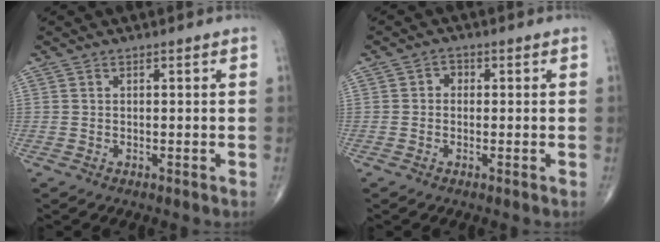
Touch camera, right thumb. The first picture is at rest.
{"total": 1.8, "force": [-0.1, 1.6, 0.9], "torque": [0.001, 0.007, -0.010]}